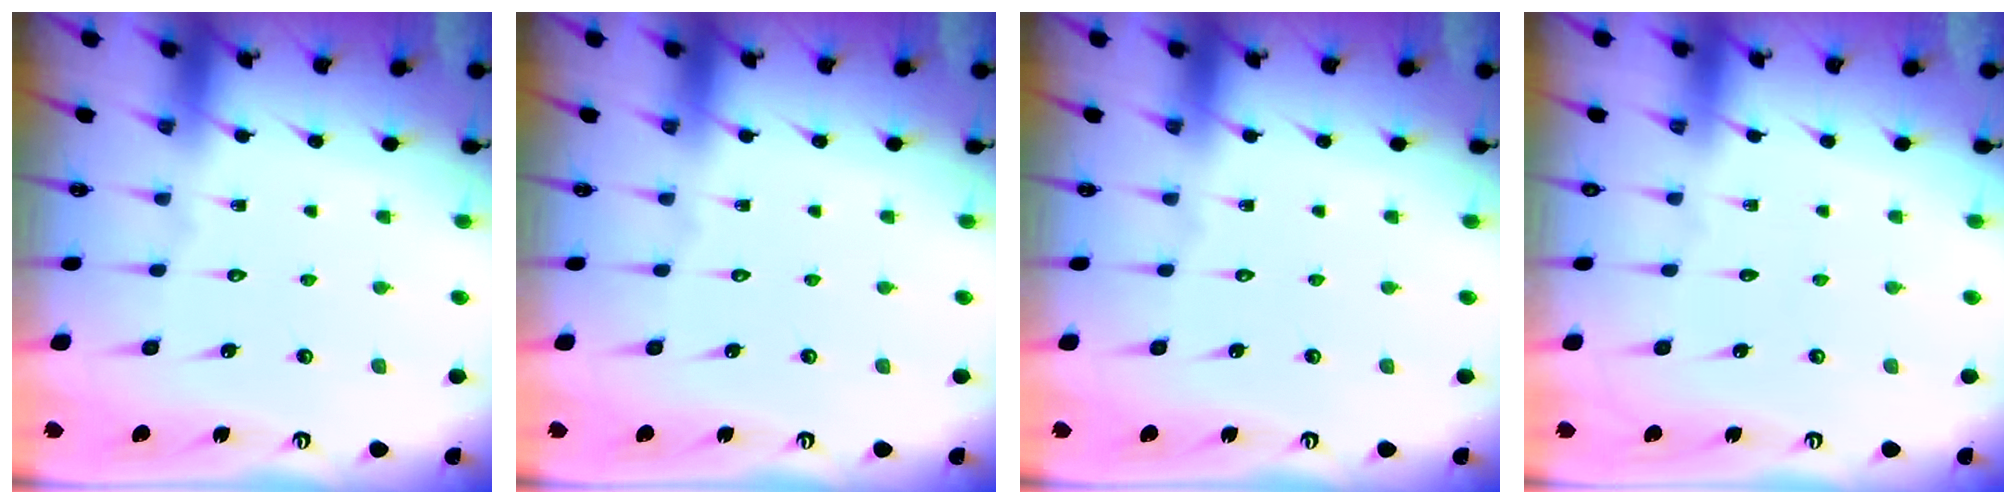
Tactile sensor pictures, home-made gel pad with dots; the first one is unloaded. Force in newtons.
{"total": 0.0}
{"total": 0.0}
{"total": 0.0}